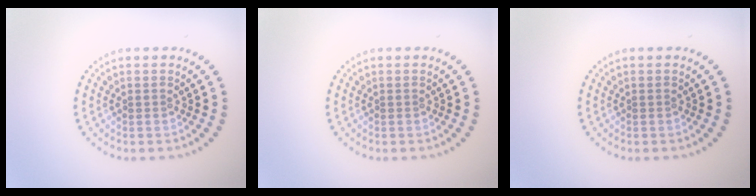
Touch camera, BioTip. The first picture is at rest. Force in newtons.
{"total": 0.0}
{"total": 0.0}